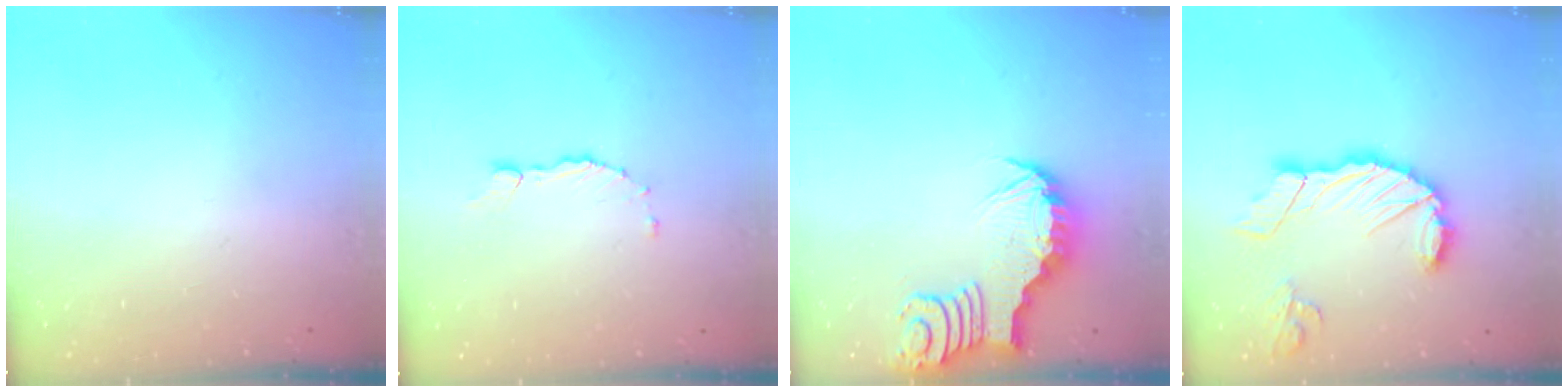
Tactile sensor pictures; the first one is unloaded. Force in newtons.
{"total": 2.2, "press": 2.2, "slide": 0.3}
{"total": 3.4, "press": 3.4, "slide": 0.1}
{"total": 15.6, "press": 15.5, "slide": 1.9}